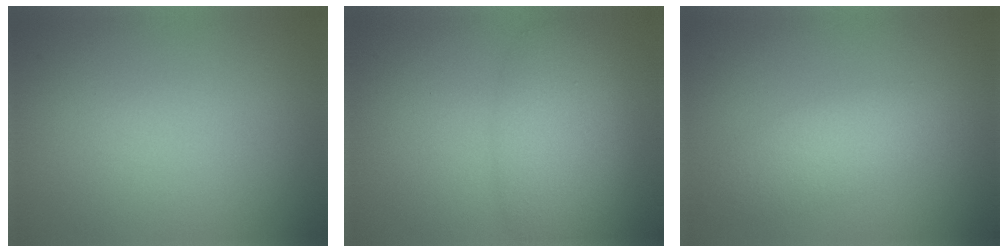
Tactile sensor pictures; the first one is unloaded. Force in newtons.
{"total": 5.7, "press": 5.7, "slide": 0.1}
{"total": 3.0, "press": 3.0, "slide": 0.2}